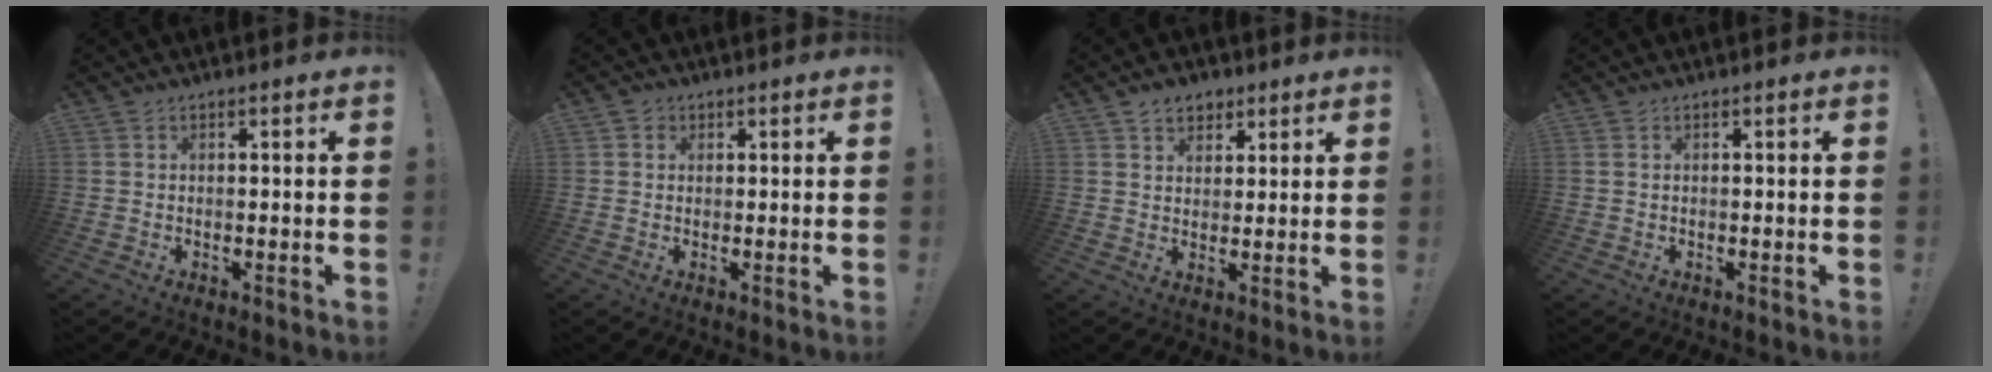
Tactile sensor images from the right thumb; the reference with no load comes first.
{"total": 1.6, "force": [0.4, 1.5, 0.2], "torque": [0.004, 0.000, 0.005]}
{"total": 5.8, "force": [3.5, 4.3, 1.5], "torque": [-0.006, -0.020, 0.063]}
{"total": 0.5, "force": [0.2, 0.3, 0.4], "torque": [-0.015, 0.004, 0.005]}